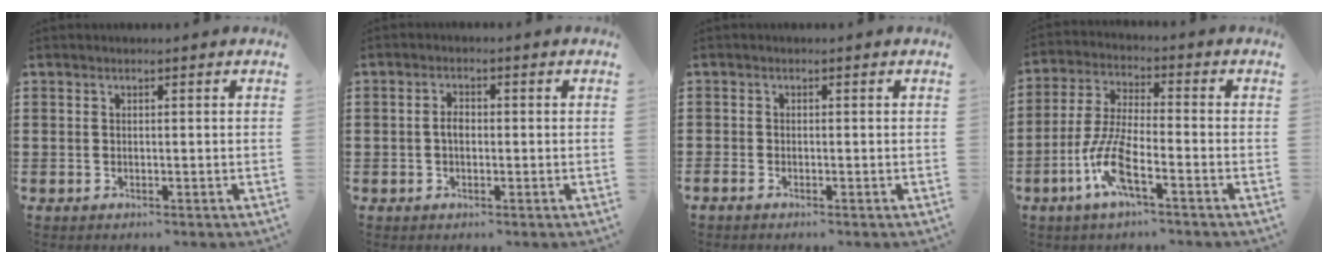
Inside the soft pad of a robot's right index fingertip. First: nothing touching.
{"total": 2.1, "force": [-0.2, 1.1, 1.8], "torque": [-0.034, 0.004, -0.005]}
{"total": 0.6, "force": [-0.6, 0.2, 0.2], "torque": [-0.005, -0.002, -0.010]}
{"total": 8.7, "force": [-4.2, 2.0, 7.3], "torque": [-0.174, -0.012, -0.083]}